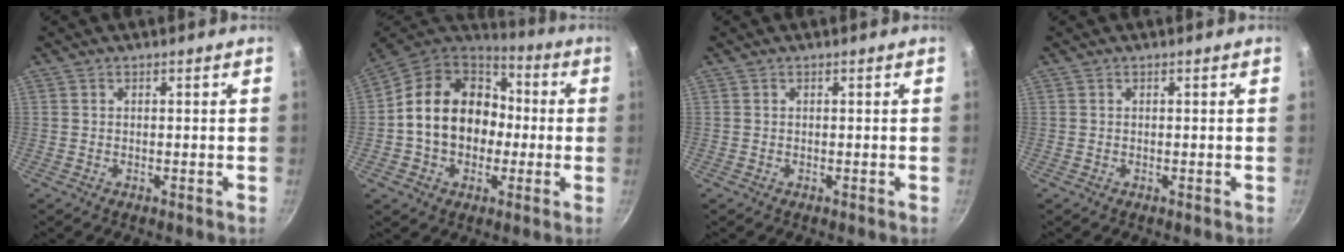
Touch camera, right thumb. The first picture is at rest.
{"total": 19.5, "force": [-0.2, 15.5, 11.8], "torque": [-0.178, 0.046, -0.009]}
{"total": 0.0}
{"total": 0.0}